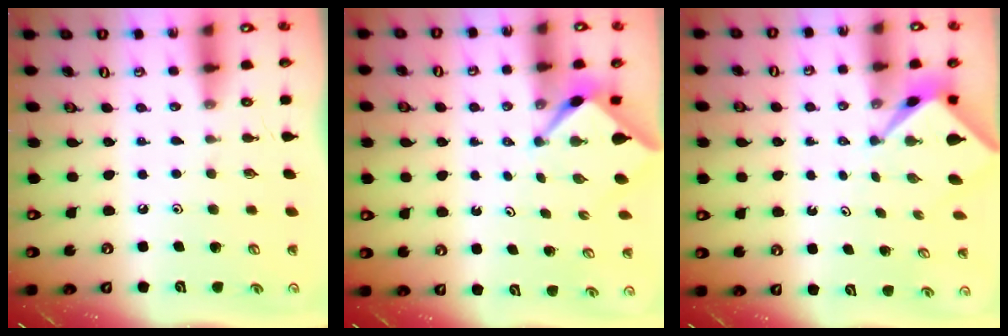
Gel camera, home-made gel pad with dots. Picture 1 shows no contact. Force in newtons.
{"total": 2.6, "press": 2.6, "slide": 0.3}
{"total": 2.1, "press": 2.1, "slide": 0.3}